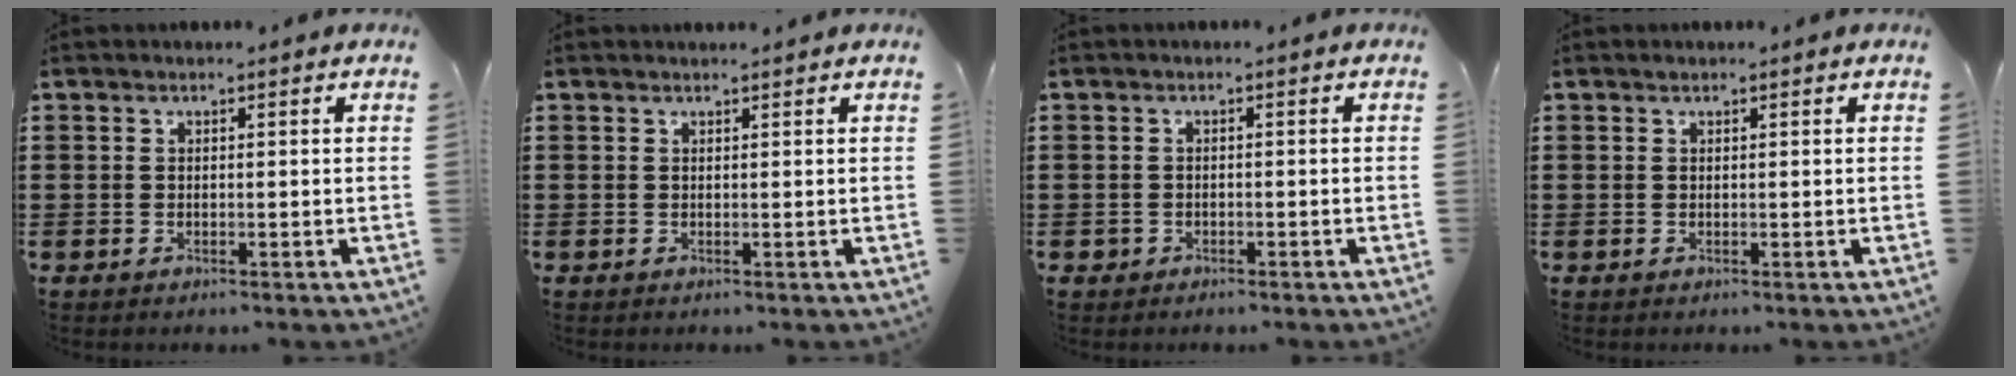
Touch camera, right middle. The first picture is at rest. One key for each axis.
{"total": 0.8, "fx": 0.7, "fy": -0.1, "fz": 0.1, "tx": -0.003, "ty": -0.002, "tz": 0.014}
{"total": 0.8, "fx": -0.6, "fy": 0.6, "fz": 0.1, "tx": -0.004, "ty": 0.002, "tz": -0.014}
{"total": 0.0}